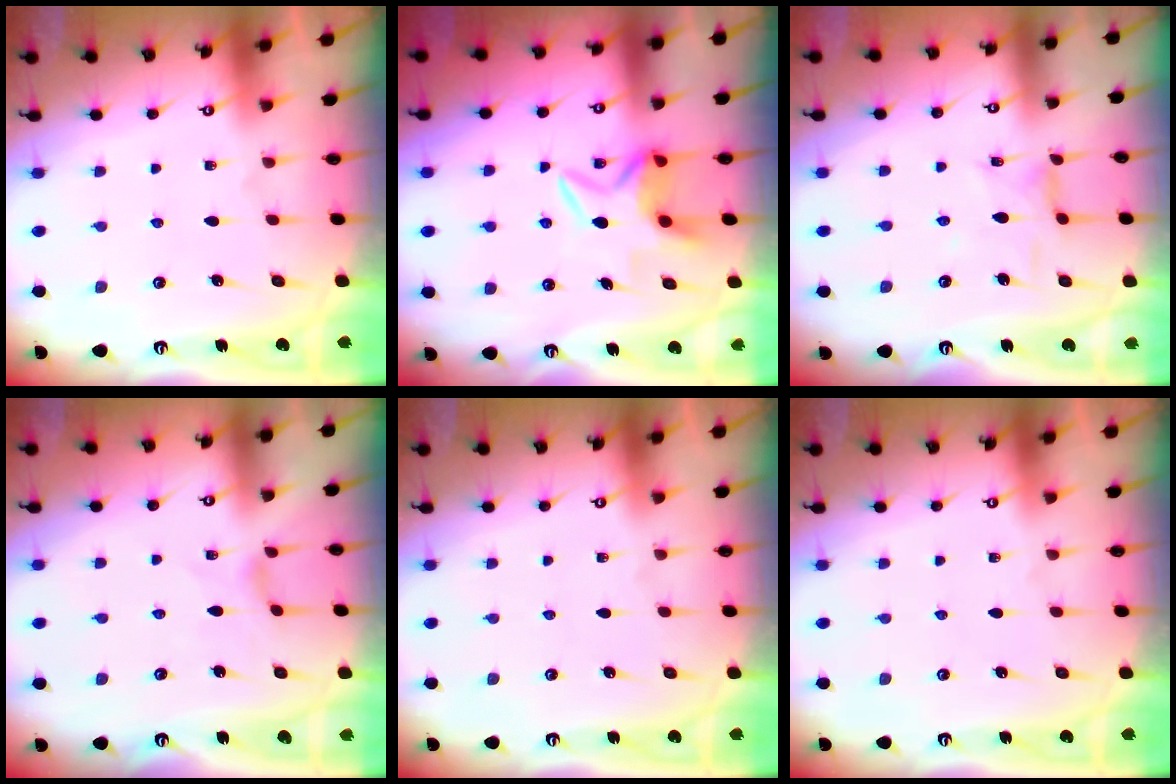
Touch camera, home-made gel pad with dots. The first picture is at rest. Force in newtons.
{"total": 6.0, "press": 6.0, "slide": 0.4}
{"total": 4.7, "press": 4.7, "slide": 0.3}
{"total": 1.3, "press": 1.2, "slide": 0.4}
{"total": 0.0}
{"total": 0.0}